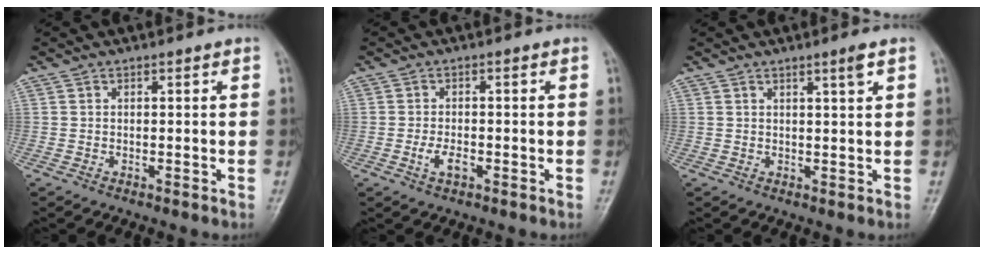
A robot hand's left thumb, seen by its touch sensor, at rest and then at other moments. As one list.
[{"total": 3.0, "force": [-1.2, 1.5, 2.3], "torque": [-0.046, 0.005, -0.021]}, {"total": 2.1, "force": [1.2, -0.2, 1.7], "torque": [-0.027, -0.010, 0.022]}]